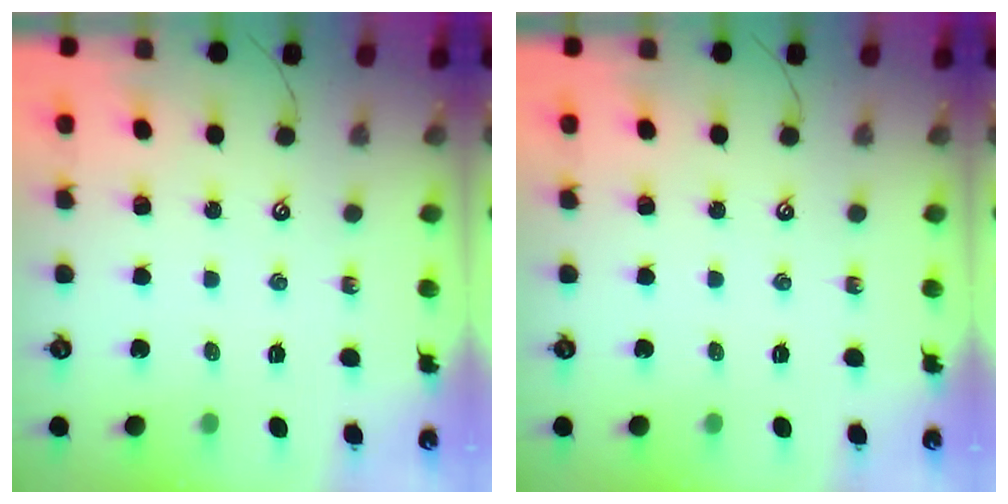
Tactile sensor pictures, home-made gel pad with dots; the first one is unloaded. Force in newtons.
{"total": 0.0}